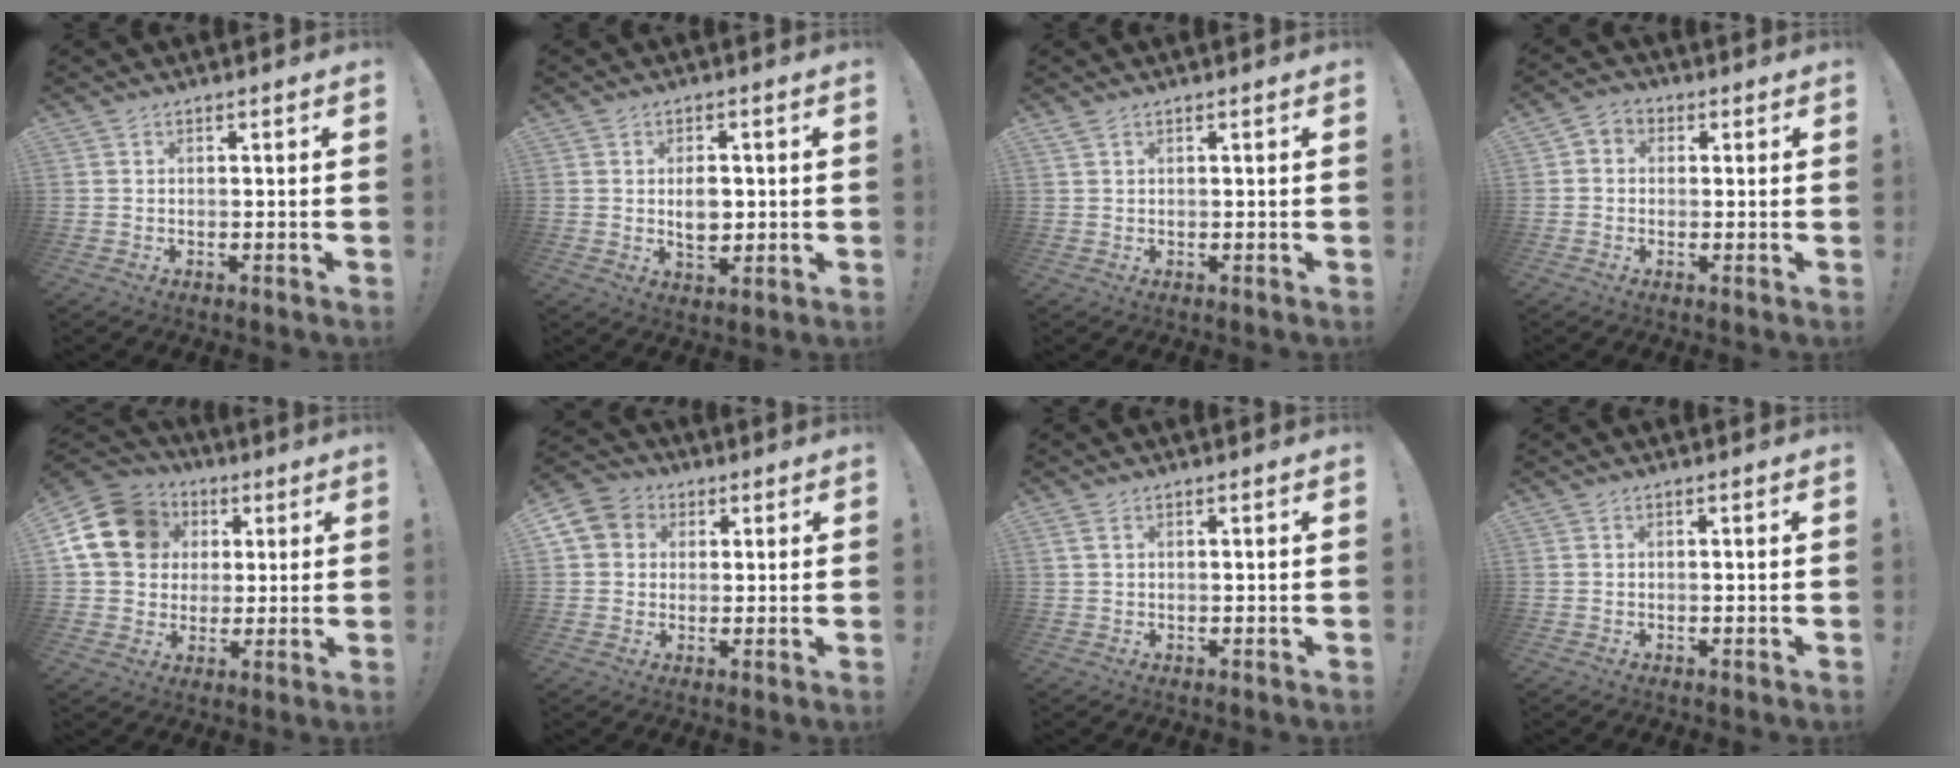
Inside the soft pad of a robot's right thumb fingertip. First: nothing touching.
{"total": 5.9, "force": [0.2, 4.4, 3.9], "torque": [-0.047, 0.000, 0.001]}
{"total": 1.1, "force": [0.7, 0.2, 0.8], "torque": [-0.018, 0.001, 0.014]}
{"total": 3.4, "force": [-0.4, 3.0, 1.6], "torque": [-0.029, 0.009, -0.005]}
{"total": 17.4, "force": [4.9, 14.5, 8.3], "torque": [-0.147, -0.013, 0.104]}
{"total": 7.0, "force": [1.6, 6.4, 2.3], "torque": [-0.040, 0.000, 0.032]}
{"total": 2.7, "force": [1.3, 0.9, 2.2], "torque": [-0.049, 0.004, 0.025]}
{"total": 0.0}